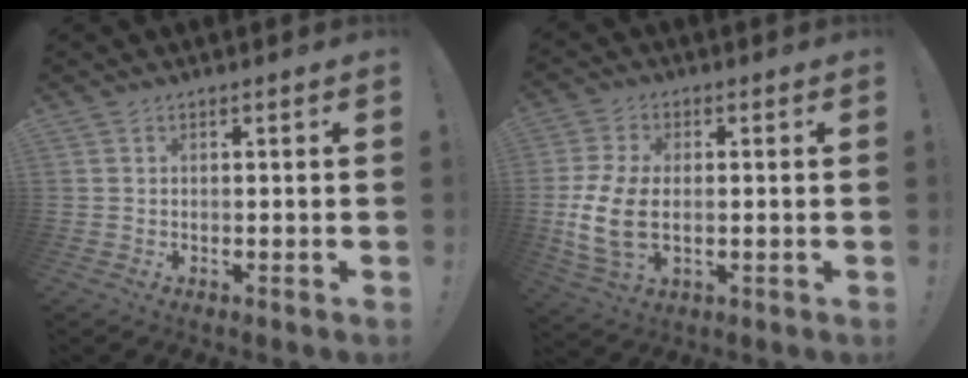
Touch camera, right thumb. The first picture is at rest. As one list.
[{"total": 12.1, "force": [-1.1, 7.2, 9.6], "torque": [-0.193, -0.006, -0.013]}]